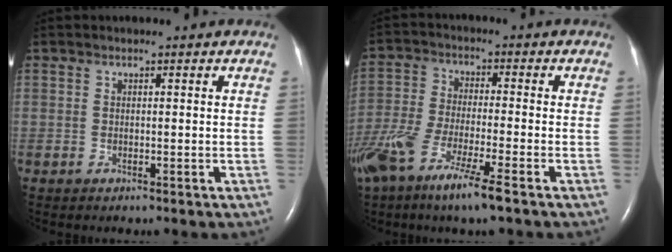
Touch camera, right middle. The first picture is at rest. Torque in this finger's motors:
{"motor_torque": [1.26, -0.88, 0.61, 0.21]}